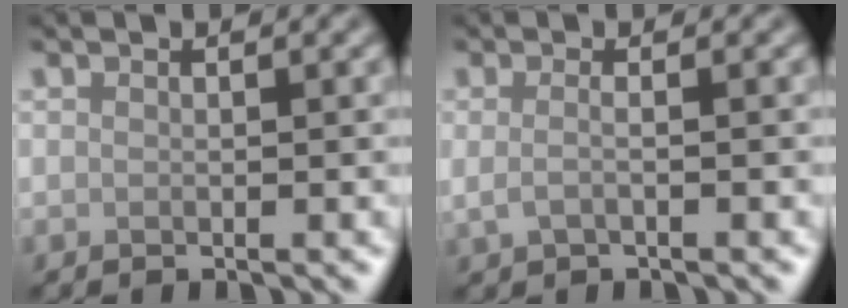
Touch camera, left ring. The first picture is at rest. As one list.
[{"total": 1.5, "force": [-0.2, 0.6, 1.3], "torque": [-0.028, -0.007, -0.009]}]